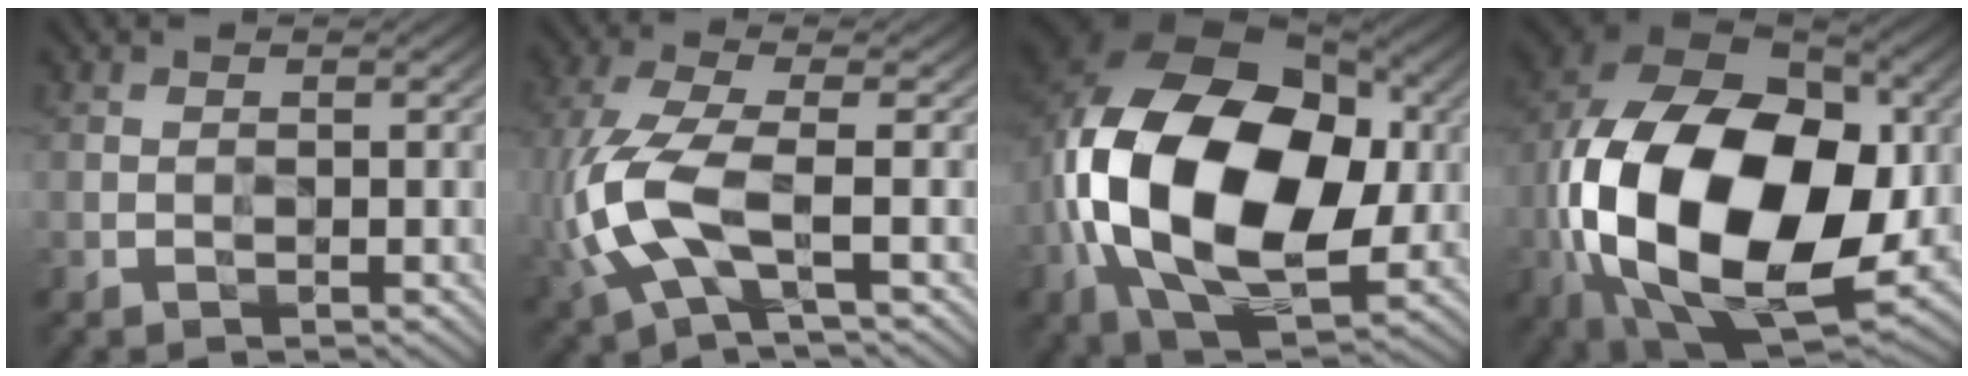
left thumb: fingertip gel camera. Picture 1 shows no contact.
{"total": 10.2, "force": [-2.2, 3.8, 9.2], "torque": [-0.231, -0.001, -0.050]}
{"total": 20.1, "force": [-0.4, 13.6, 14.8], "torque": [-0.324, -0.024, 0.005]}
{"total": 23.0, "force": [-2.9, 14.1, 17.9], "torque": [-0.413, -0.037, -0.027]}